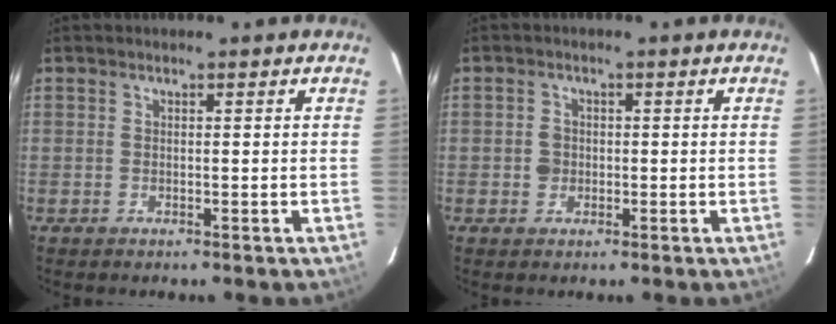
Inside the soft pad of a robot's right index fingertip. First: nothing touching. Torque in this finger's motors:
{"motor_torque": [0.32, 0.12, 0.11, 0.03]}